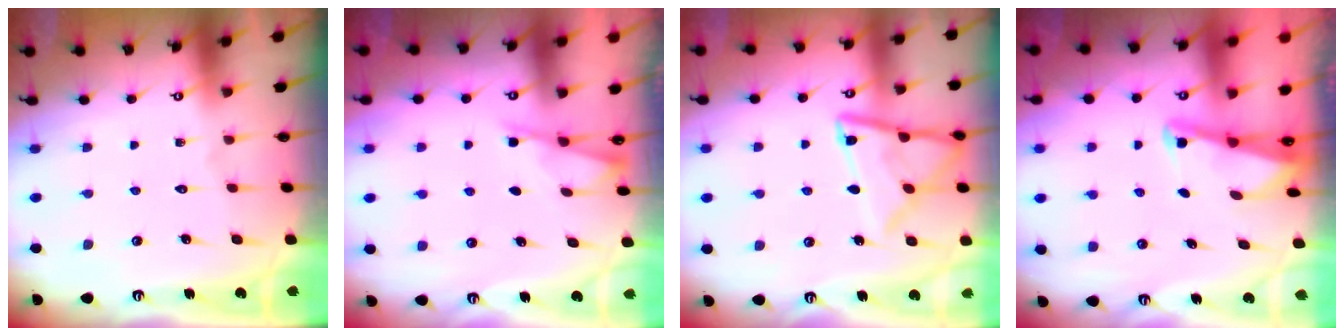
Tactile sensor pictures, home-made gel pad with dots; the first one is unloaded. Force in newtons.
{"total": 2.6, "press": 2.6, "slide": 0.4}
{"total": 13.5, "press": 13.5, "slide": 1.5}
{"total": 2.0, "press": 2.0, "slide": 0.3}